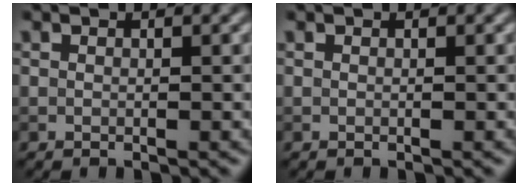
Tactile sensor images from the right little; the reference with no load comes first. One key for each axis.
{"total": 0.0}